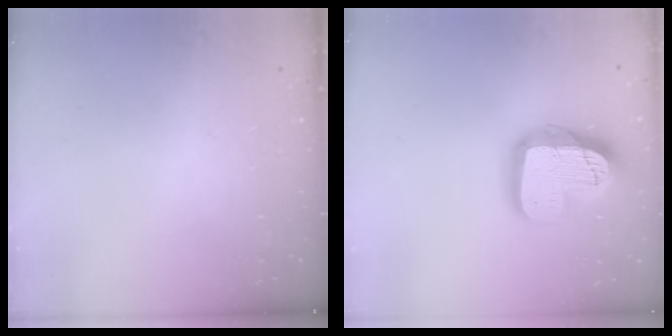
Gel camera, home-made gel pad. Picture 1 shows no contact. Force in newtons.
{"total": 18.9, "press": 18.8, "slide": 1.5}